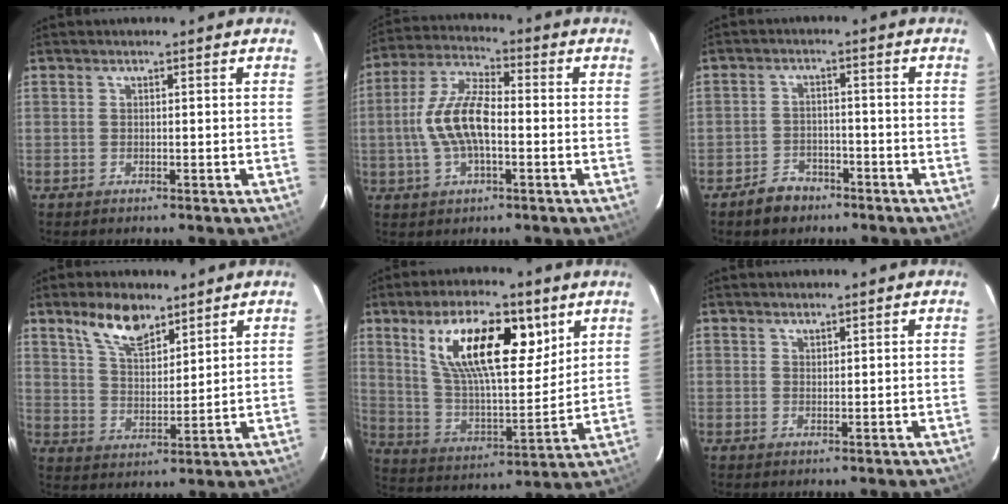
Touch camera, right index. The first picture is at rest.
{"total": 11.4, "force": [-1.5, 4.7, 10.3], "torque": [-0.219, 0.011, -0.030]}
{"total": 5.3, "force": [-3.9, 3.3, 1.3], "torque": [-0.040, 0.016, -0.057]}
{"total": 9.1, "force": [6.5, 3.8, 5.2], "torque": [-0.090, 0.008, 0.124]}
{"total": 19.7, "force": [9.4, 7.8, 15.4], "torque": [-0.271, 0.012, 0.172]}
{"total": 1.1, "force": [0.9, 0.5, 0.1], "torque": [-0.002, 0.002, 0.017]}